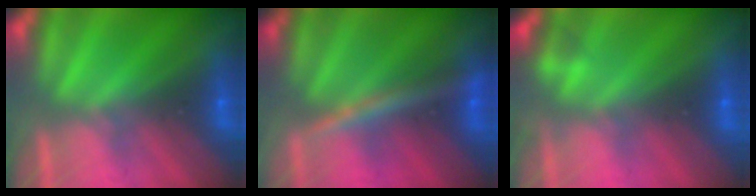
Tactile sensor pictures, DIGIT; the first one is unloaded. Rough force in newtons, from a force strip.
{"total": 2.4}
{"total": 2.2}